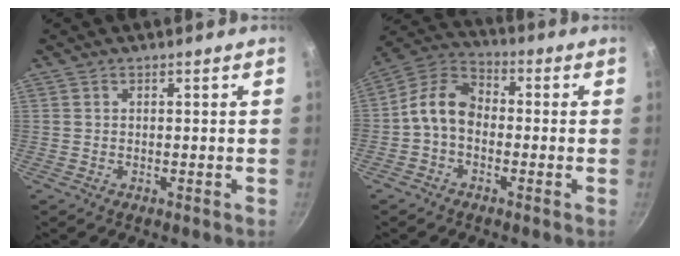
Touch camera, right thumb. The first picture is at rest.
{"total": 8.9, "force": [-1.5, 6.4, 6.0], "torque": [-0.099, 0.038, -0.049]}